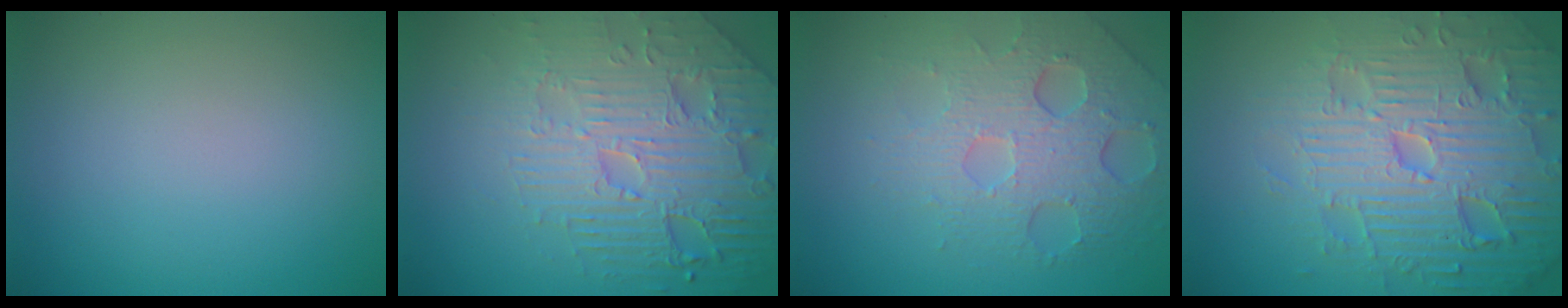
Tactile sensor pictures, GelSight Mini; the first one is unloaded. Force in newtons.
{"total": 6.3, "press": 5.4, "slide": 3.3}
{"total": 5.8, "press": 4.5, "slide": 3.7}
{"total": 7.8, "press": 7.6, "slide": 1.9}